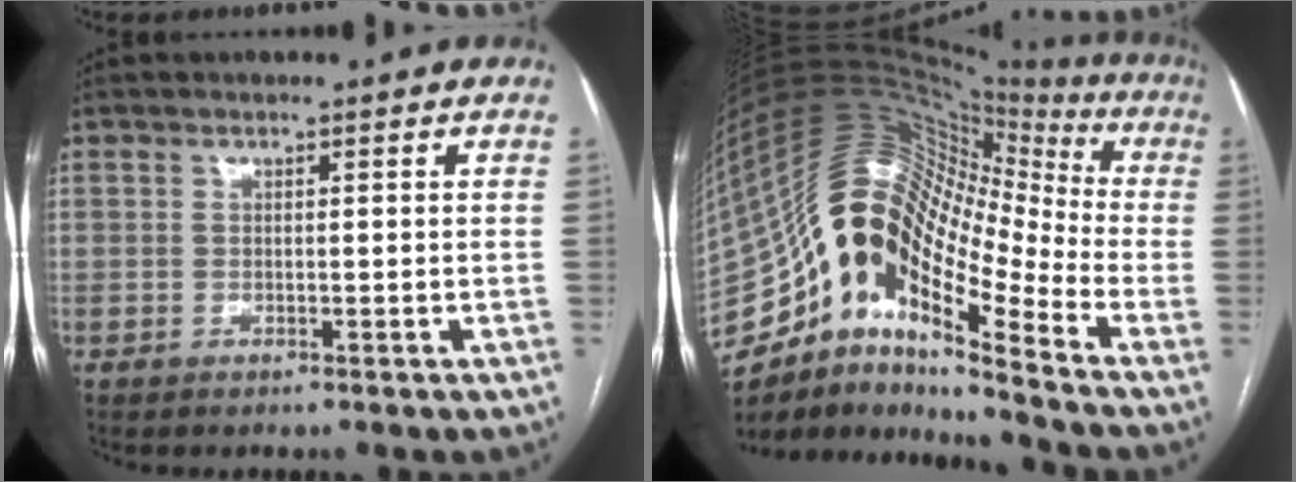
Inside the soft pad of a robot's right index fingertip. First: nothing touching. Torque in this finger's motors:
{"motor_torque": [1.11, -1.03, 1.05, 0.21]}